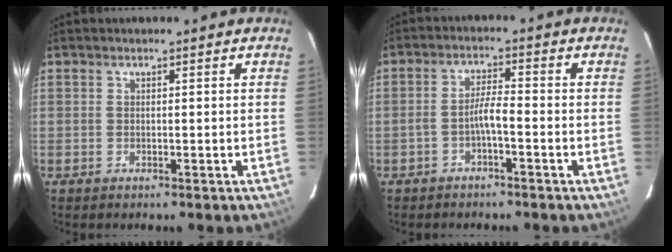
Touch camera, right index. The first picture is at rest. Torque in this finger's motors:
{"motor_torque": [0.61, -0.30, 0.35, 0.09]}